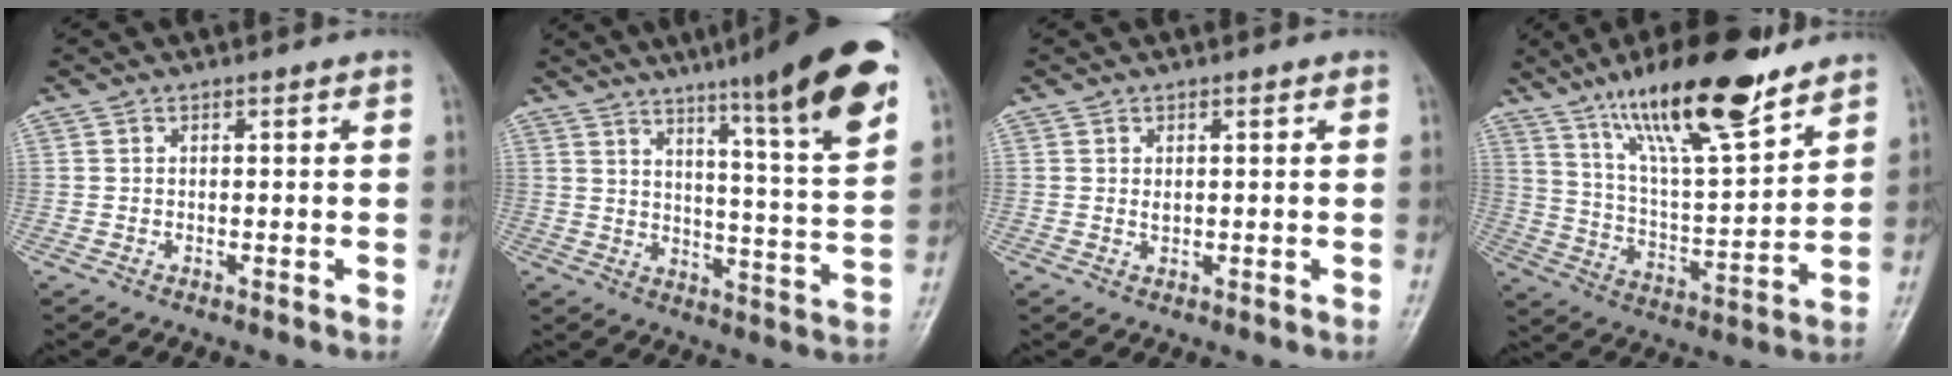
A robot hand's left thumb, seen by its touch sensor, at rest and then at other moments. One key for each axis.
{"total": 20.0, "fx": 12.2, "fy": 1.6, "fz": 15.7, "tx": -0.202, "ty": -0.054, "tz": 0.170}
{"total": 1.3, "fx": 0.5, "fy": 0.7, "fz": 0.9, "tx": -0.012, "ty": -0.003, "tz": 0.011}
{"total": 20.3, "fx": 14.1, "fy": 4.8, "fz": 13.8, "tx": -0.208, "ty": -0.064, "tz": 0.248}